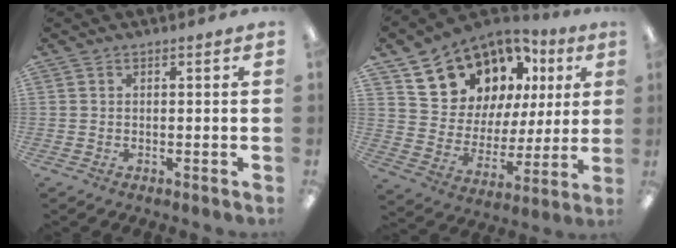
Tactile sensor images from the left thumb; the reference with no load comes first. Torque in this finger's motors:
{"motor_torque": [0.50, 0.83, 1.01, -1.13, 0.11]}